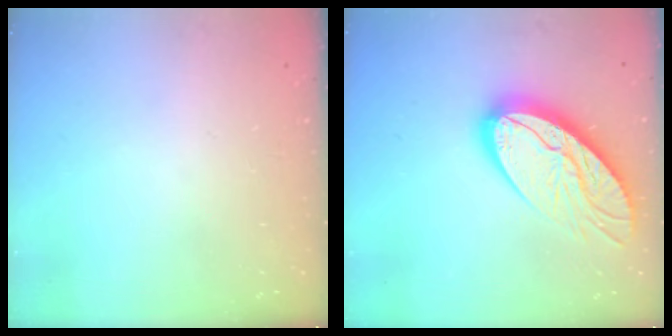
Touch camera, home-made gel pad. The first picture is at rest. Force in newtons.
{"total": 16.8, "press": 16.7, "slide": 1.5}